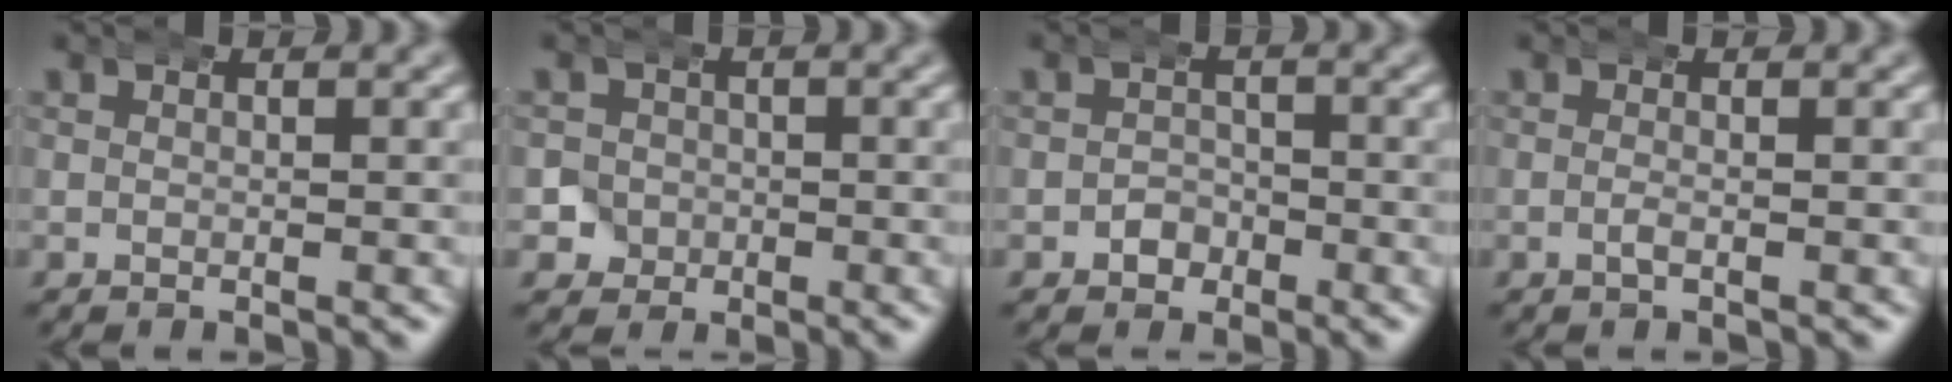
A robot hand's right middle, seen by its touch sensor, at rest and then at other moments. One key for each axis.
{"total": 4.2, "fx": -0.8, "fy": 4.1, "fz": 0.3, "tx": -0.023, "ty": -0.012, "tz": -0.021}
{"total": 1.4, "fx": -0.6, "fy": 1.2, "fz": -0.2, "tx": 0.005, "ty": -0.001, "tz": -0.012}
{"total": 0.6, "fx": -0.4, "fy": -0.2, "fz": 0.5, "tx": -0.015, "ty": -0.005, "tz": -0.005}